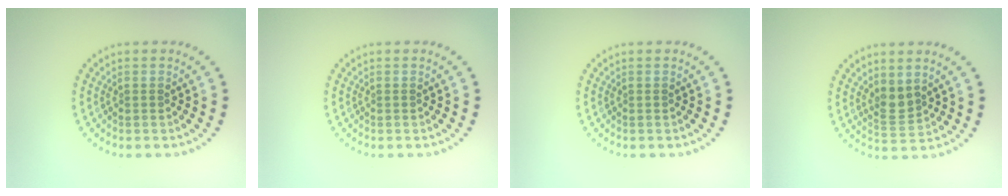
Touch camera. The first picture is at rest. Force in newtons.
{"total": 0.0}
{"total": 0.0}
{"total": 2.2, "press": 1.8, "slide": 1.2}